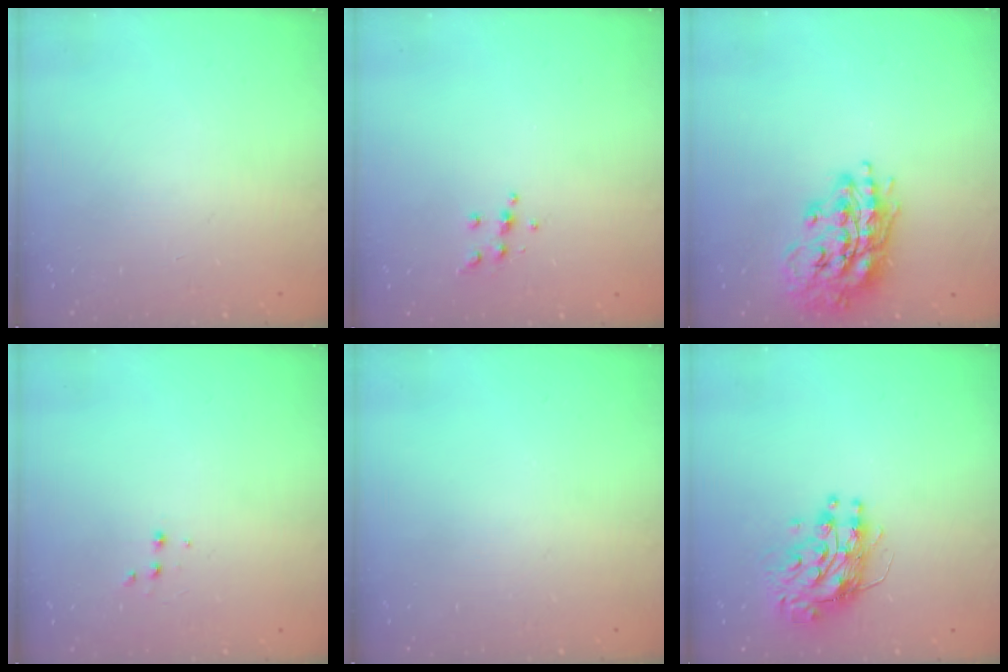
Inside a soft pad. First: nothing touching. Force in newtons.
{"total": 4.2, "press": 4.2, "slide": 0.4}
{"total": 16.5, "press": 16.4, "slide": 1.9}
{"total": 1.9, "press": 1.9, "slide": 0.2}
{"total": 0.0}
{"total": 9.1, "press": 9.1, "slide": 0.8}